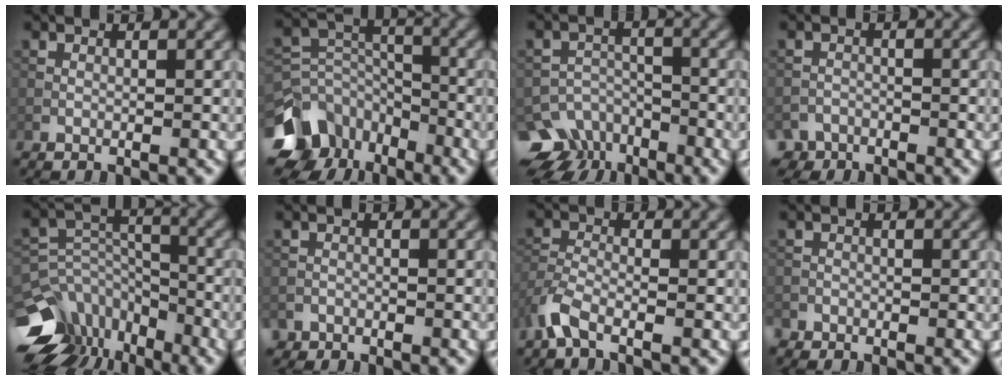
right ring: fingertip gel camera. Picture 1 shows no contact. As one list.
[{"total": 9.9, "force": [-6.0, 7.0, 3.6], "torque": [-0.061, 0.010, -0.111]}, {"total": 9.6, "force": [-7.2, 5.9, 2.1], "torque": [-0.029, -0.013, -0.109]}, {"total": 3.5, "force": [-3.2, 1.4, -0.1], "torque": [0.007, -0.012, -0.053]}, {"total": 12.3, "force": [-8.0, 7.9, 4.9], "torque": [-0.103, 0.012, -0.124]}, {"total": 1.5, "force": [-1.3, 0.7, -0.4], "torque": [0.011, 0.001, -0.024]}, {"total": 3.5, "force": [-2.4, 1.5, 2.0], "torque": [-0.040, -0.006, -0.061]}, {"total": 1.3, "force": [-1.3, 0.4, -0.1], "torque": [0.002, -0.002, -0.030]}]